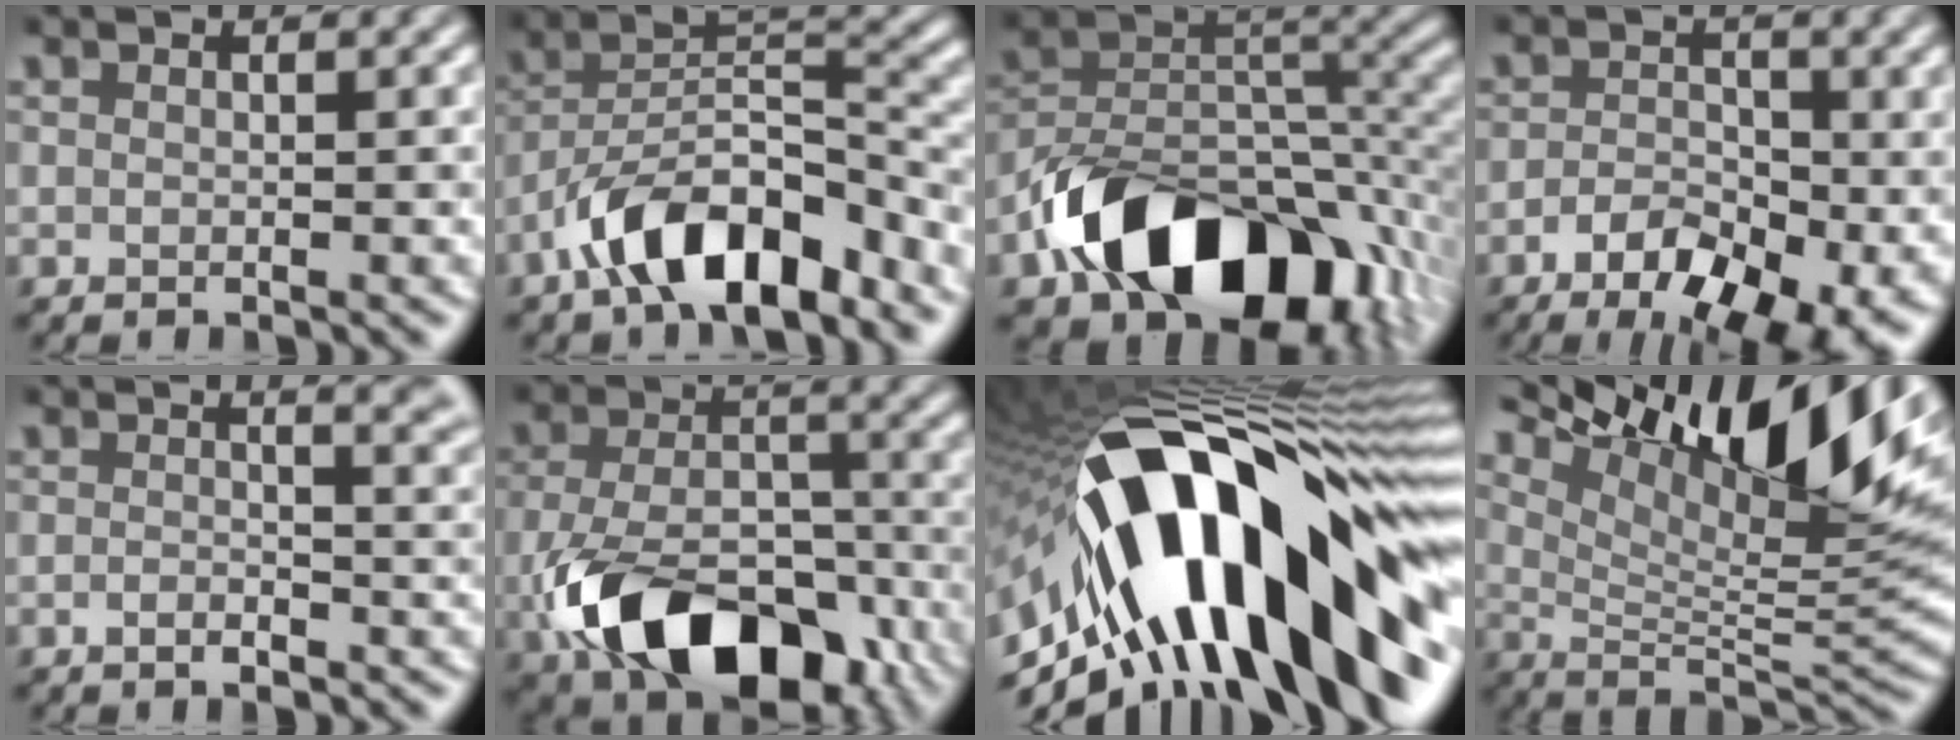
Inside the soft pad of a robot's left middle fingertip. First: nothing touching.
{"total": 9.5, "force": [-6.2, 3.6, 6.4], "torque": [-0.100, 0.011, -0.113]}
{"total": 12.9, "force": [-7.4, 7.8, 7.2], "torque": [-0.112, -0.002, -0.137]}
{"total": 8.5, "force": [-4.4, 3.8, 6.2], "torque": [-0.096, -0.013, -0.074]}
{"total": 4.4, "force": [1.1, 1.7, 3.9], "torque": [-0.031, 0.015, -0.004]}
{"total": 10.9, "force": [-5.2, 6.2, 7.3], "torque": [-0.146, -0.019, -0.079]}
{"total": 19.6, "force": [-4.0, 9.0, 16.9], "torque": [-0.265, 0.018, -0.072]}
{"total": 15.1, "force": [7.6, 4.9, 12.1], "torque": [-0.186, 0.010, 0.138]}